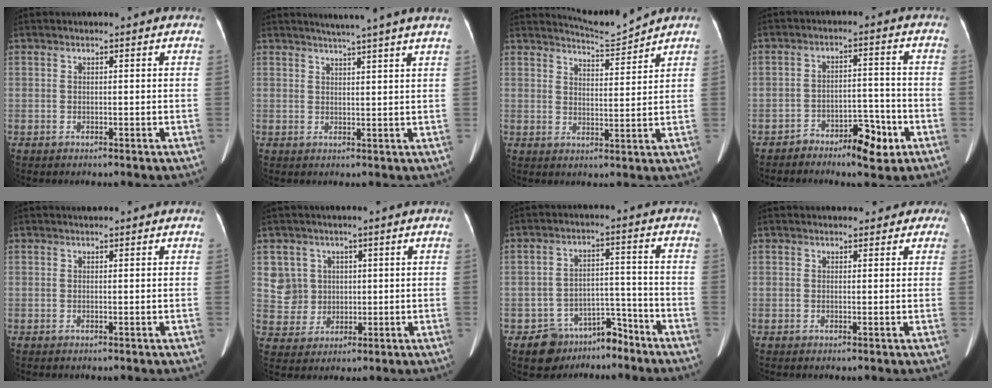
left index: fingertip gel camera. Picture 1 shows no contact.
{"total": 9.0, "force": [7.6, -1.5, 4.6], "torque": [-0.060, 0.011, 0.080]}
{"total": 4.7, "force": [4.4, -1.5, -0.8], "torque": [0.002, -0.018, 0.081]}
{"total": 5.8, "force": [-4.0, 2.2, 3.4], "torque": [-0.043, 0.006, -0.060]}
{"total": 0.5, "force": [0.5, 0.0, 0.2], "torque": [-0.008, 0.006, 0.010]}
{"total": 5.6, "force": [1.4, 5.4, -0.3], "torque": [0.011, 0.003, 0.039]}
{"total": 7.1, "force": [-6.0, 3.6, 1.1], "torque": [-0.003, 0.025, -0.091]}
{"total": 4.4, "force": [3.6, 2.4, 1.0], "torque": [0.011, 0.000, 0.026]}